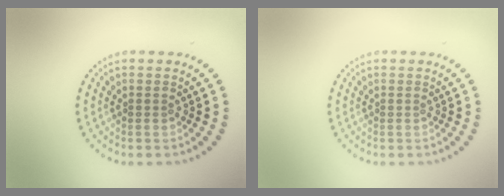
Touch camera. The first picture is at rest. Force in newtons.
{"total": 0.0}